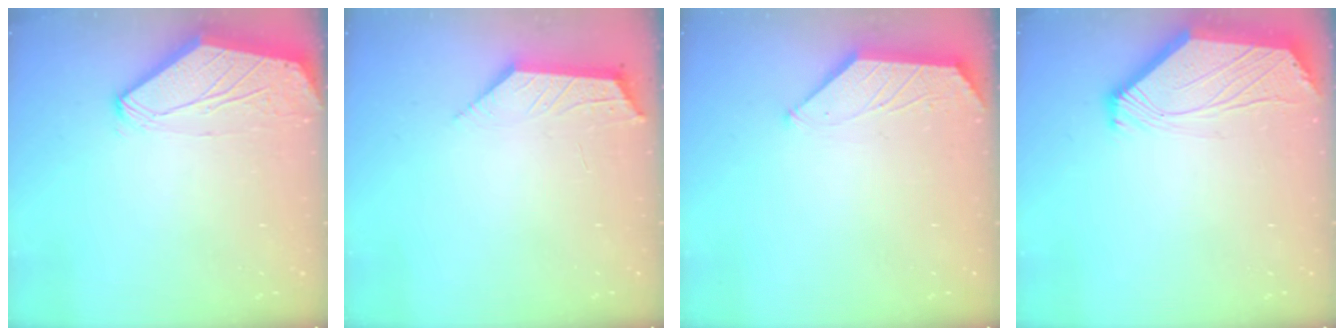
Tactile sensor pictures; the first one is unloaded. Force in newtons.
{"total": 2.6, "press": 2.5, "slide": 0.4}
{"total": 0.9, "press": 0.9, "slide": 0.2}
{"total": 2.6, "press": 2.6, "slide": 0.6}